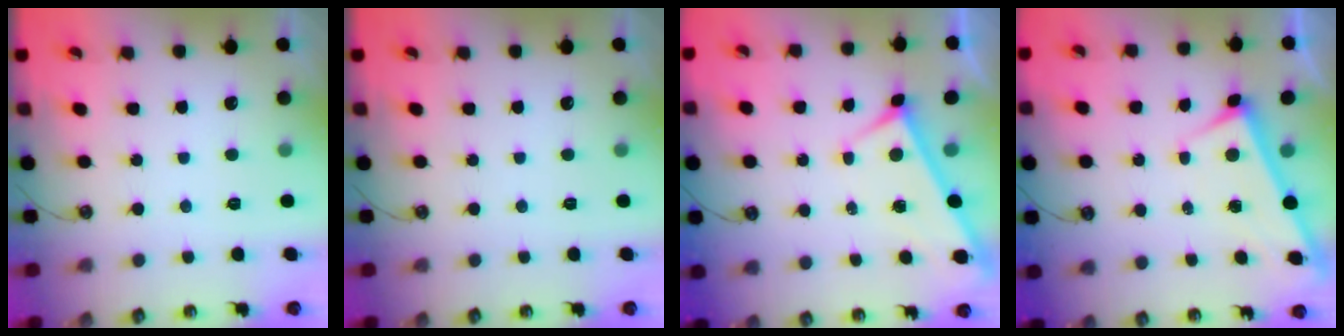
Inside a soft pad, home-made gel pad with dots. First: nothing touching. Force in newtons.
{"total": 0.0}
{"total": 4.6, "press": 4.5, "slide": 0.2}
{"total": 2.9, "press": 2.9, "slide": 0.1}